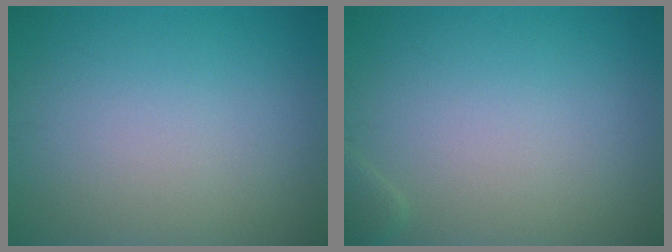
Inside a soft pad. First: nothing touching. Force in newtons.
{"total": 0.7, "press": 0.7, "slide": 0.1}